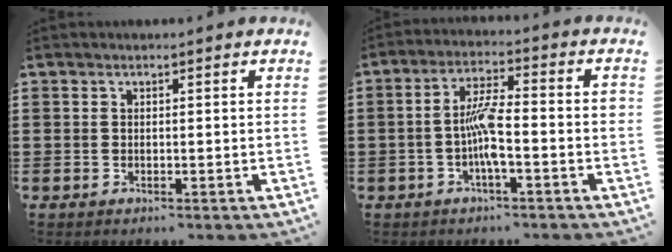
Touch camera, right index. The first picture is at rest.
{"total": 6.8, "force": [-1.6, 1.4, 6.5], "torque": [-0.134, -0.001, -0.037]}